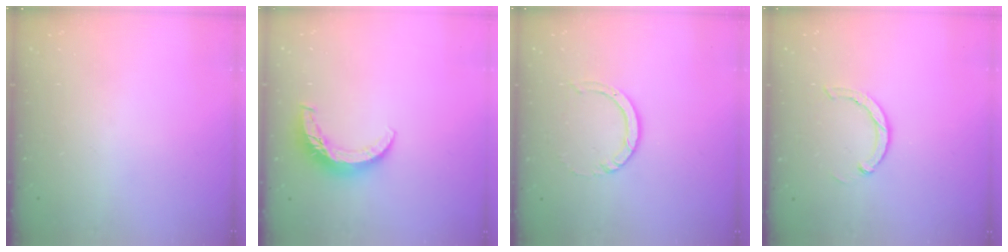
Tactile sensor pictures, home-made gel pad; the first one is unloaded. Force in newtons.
{"total": 8.6, "press": 8.5, "slide": 0.8}
{"total": 4.7, "press": 4.7, "slide": 0.4}
{"total": 3.0, "press": 3.0, "slide": 0.1}